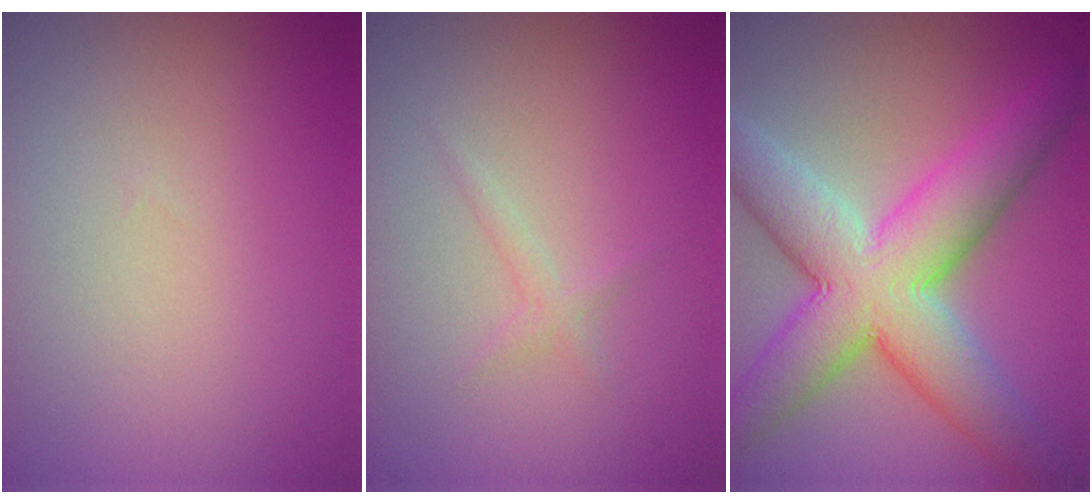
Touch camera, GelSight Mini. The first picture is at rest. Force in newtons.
{"total": 0.9, "press": 0.9, "slide": 0.1}
{"total": 10.7, "press": 10.7, "slide": 0.5}